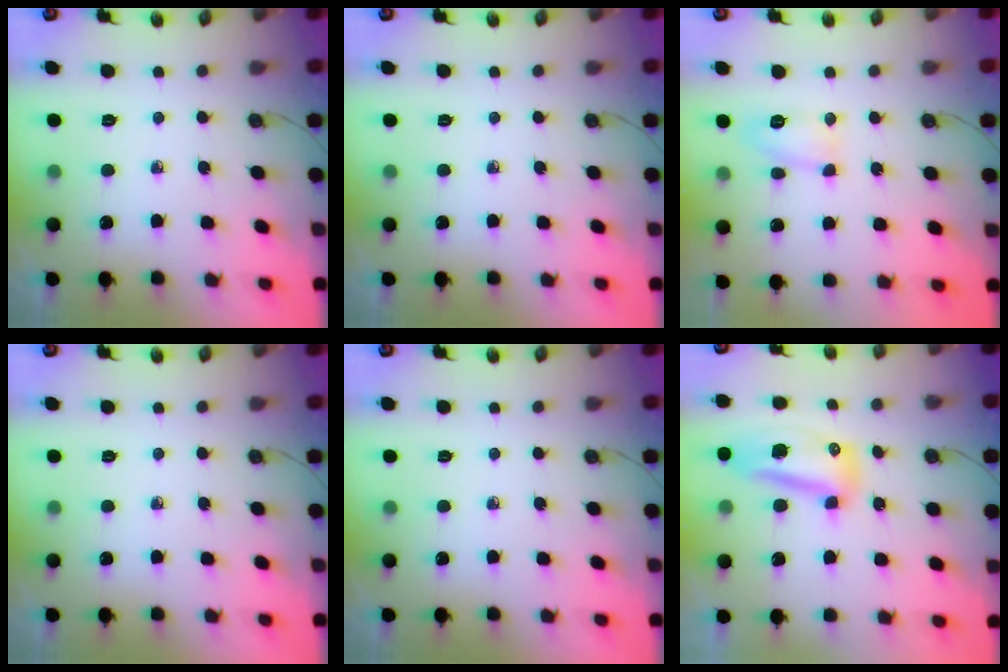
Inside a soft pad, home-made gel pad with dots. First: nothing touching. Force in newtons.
{"total": 0.0}
{"total": 5.9, "press": 5.9, "slide": 0.4}
{"total": 0.0}
{"total": 0.0}
{"total": 9.4, "press": 9.3, "slide": 1.1}